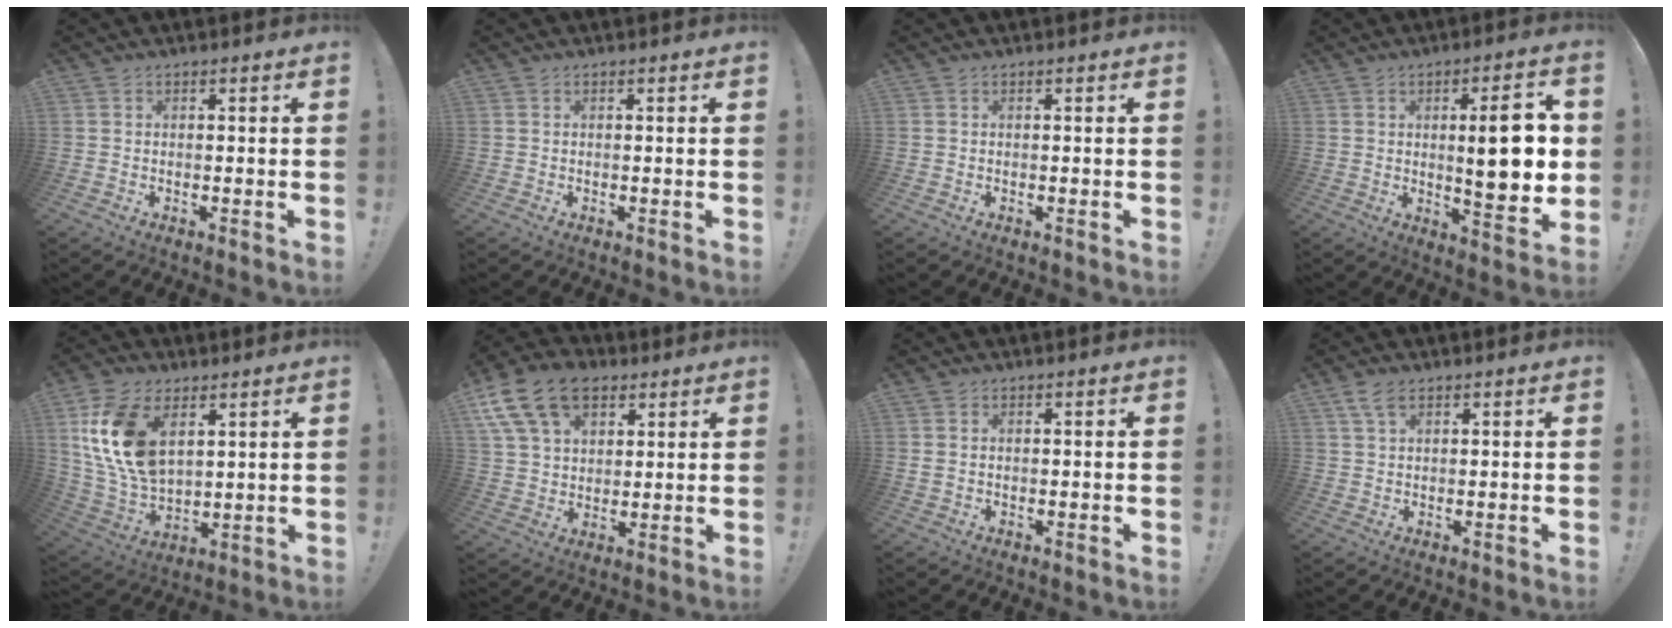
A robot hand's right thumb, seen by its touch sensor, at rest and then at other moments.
{"total": 0.0}
{"total": 0.0}
{"total": 13.9, "force": [1.4, 3.5, 13.4], "torque": [-0.184, -0.009, 0.015]}
{"total": 17.5, "force": [6.7, 10.9, 11.9], "torque": [-0.246, -0.026, 0.126]}
{"total": 16.9, "force": [8.6, 11.0, 9.5], "torque": [-0.170, -0.034, 0.162]}
{"total": 1.0, "force": [0.6, 0.5, 0.5], "torque": [-0.005, 0.000, 0.009]}
{"total": 4.2, "force": [2.4, 1.8, 2.9], "torque": [-0.057, -0.002, 0.046]}